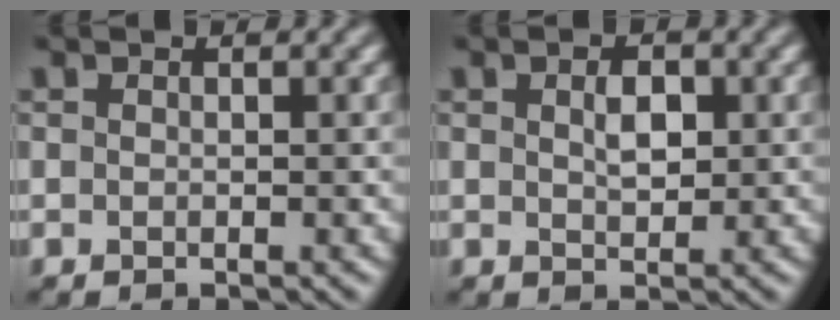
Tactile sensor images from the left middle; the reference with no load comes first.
{"total": 2.1, "force": [0.5, 1.1, 1.7], "torque": [-0.032, 0.002, 0.009]}